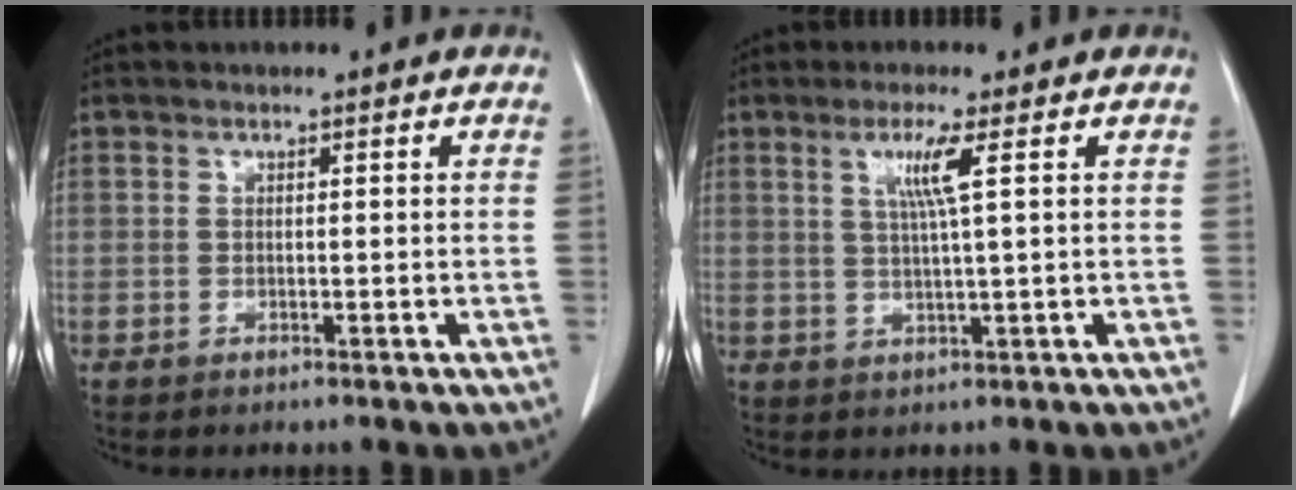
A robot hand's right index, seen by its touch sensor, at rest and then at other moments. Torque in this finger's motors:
{"motor_torque": [0.51, 0.19, 0.22, 0.06]}